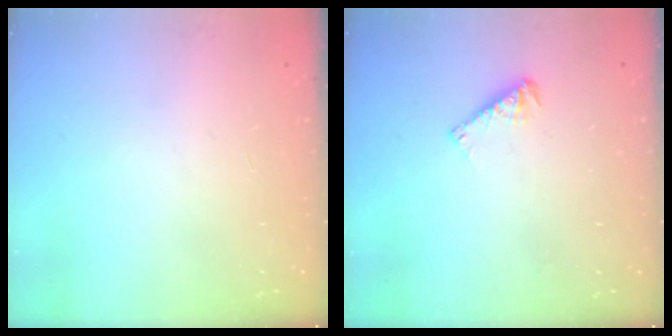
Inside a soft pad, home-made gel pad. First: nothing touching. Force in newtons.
{"total": 3.9, "press": 3.9, "slide": 0.5}